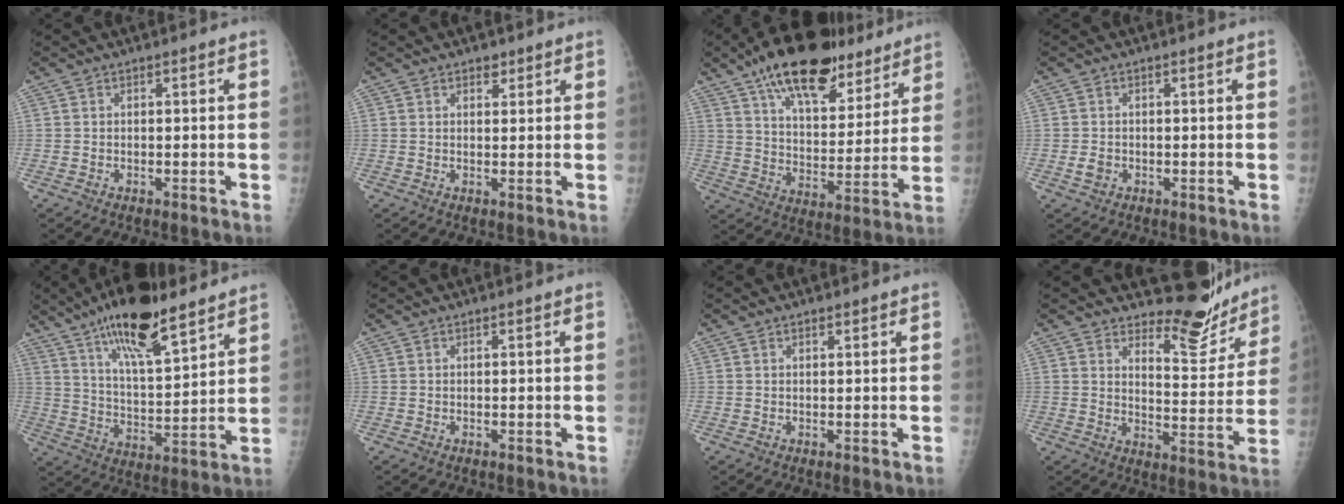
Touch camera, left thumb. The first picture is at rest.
{"total": 2.0, "force": [1.4, 1.1, 0.8], "torque": [0.002, -0.007, 0.018]}
{"total": 22.5, "force": [15.4, 9.9, 13.0], "torque": [-0.172, -0.045, 0.248]}
{"total": 1.8, "force": [-0.5, 1.5, 1.0], "torque": [-0.011, 0.002, -0.005]}
{"total": 17.5, "force": [12.0, 4.9, 11.7], "torque": [-0.178, -0.060, 0.208]}
{"total": 0.0}
{"total": 0.8, "force": [0.6, 0.3, 0.4], "torque": [-0.006, -0.003, 0.008]}
{"total": 10.2, "force": [9.4, 3.0, 2.4], "torque": [-0.002, -0.093, 0.135]}